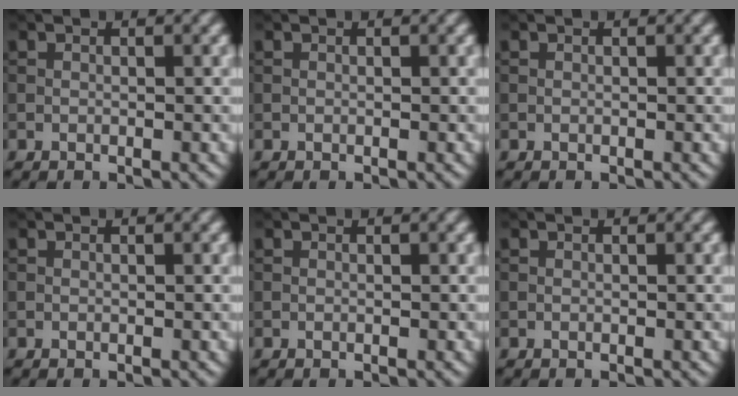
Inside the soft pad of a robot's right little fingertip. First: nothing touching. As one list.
[{"total": 0.0}, {"total": 0.0}, {"total": 0.0}, {"total": 0.0}, {"total": 0.0}]